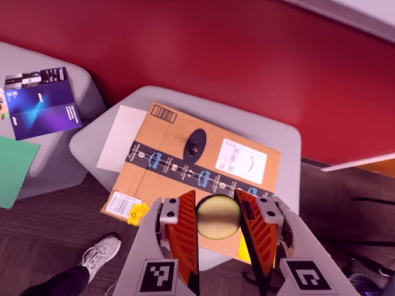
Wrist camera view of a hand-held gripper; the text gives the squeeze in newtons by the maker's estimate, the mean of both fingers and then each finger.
{"total": 10.0, "left": 10.2, "right": 9.7}